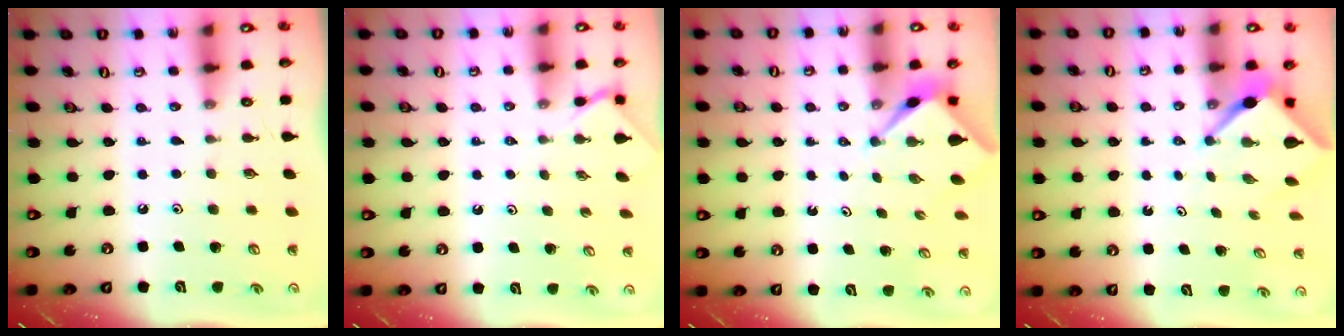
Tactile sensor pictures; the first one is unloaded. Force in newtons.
{"total": 2.4, "press": 2.4, "slide": 0.4}
{"total": 2.5, "press": 2.4, "slide": 0.3}
{"total": 3.5, "press": 3.5, "slide": 0.1}